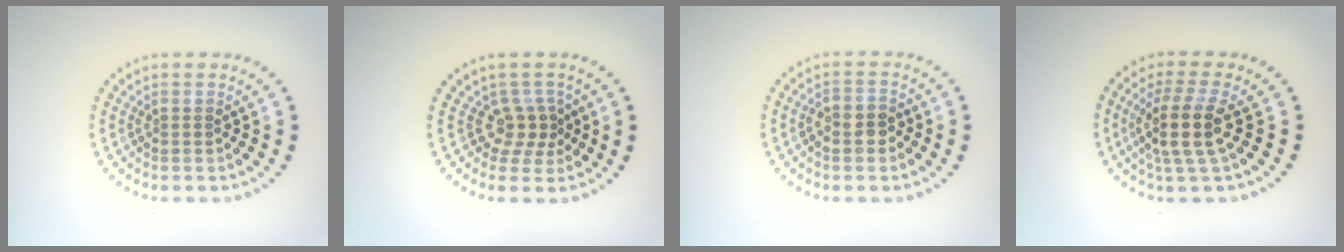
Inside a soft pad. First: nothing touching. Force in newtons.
{"total": 2.5, "press": 1.6, "slide": 2.0}
{"total": 2.3, "press": 2.1, "slide": 0.8}
{"total": 4.1, "press": 3.4, "slide": 2.2}